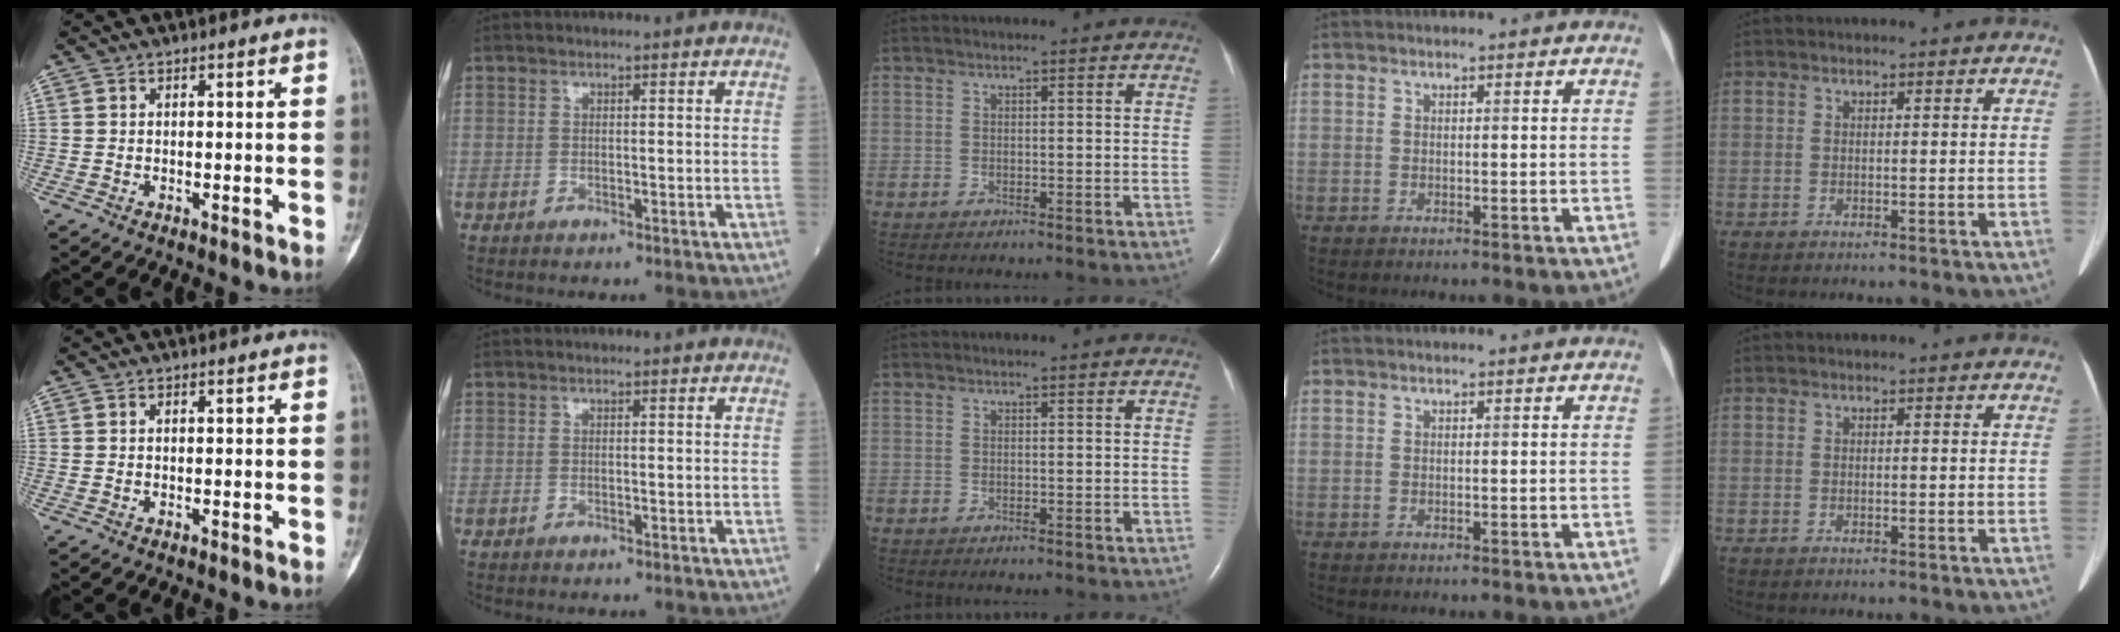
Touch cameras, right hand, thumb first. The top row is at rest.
{}